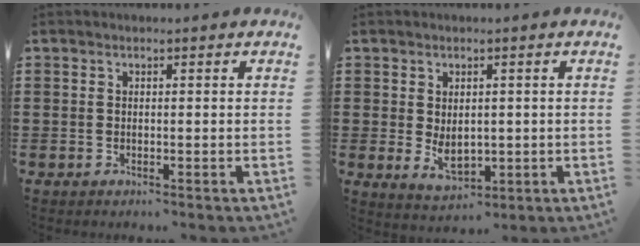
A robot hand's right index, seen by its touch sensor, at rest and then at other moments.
{"total": 3.8, "force": [-0.1, 2.6, 2.8], "torque": [-0.041, -0.001, -0.004]}